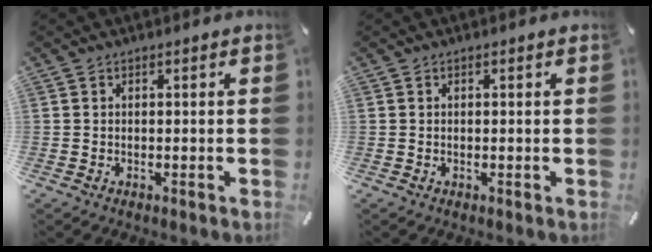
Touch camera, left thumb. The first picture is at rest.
{"total": 0.0}